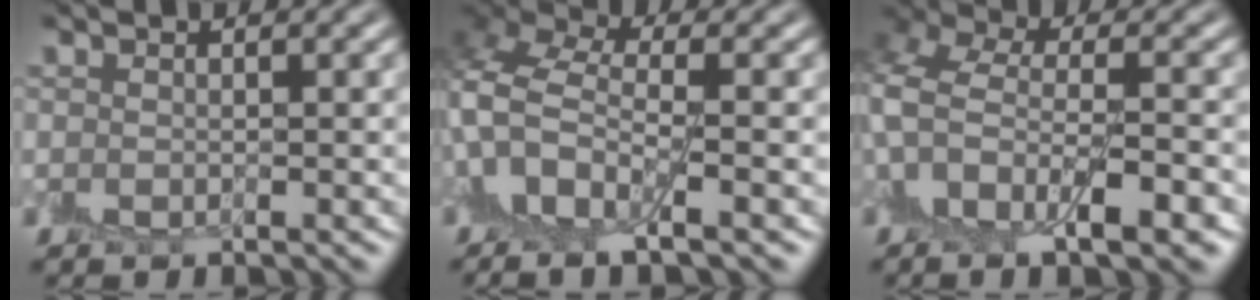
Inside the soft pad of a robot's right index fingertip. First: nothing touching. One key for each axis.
{"total": 6.5, "fx": -1.6, "fy": 3.8, "fz": 5.1, "tx": -0.114, "ty": -0.001, "tz": -0.046}
{"total": 8.1, "fx": -2.9, "fy": 4.5, "fz": 6.0, "tx": -0.123, "ty": -0.006, "tz": -0.050}